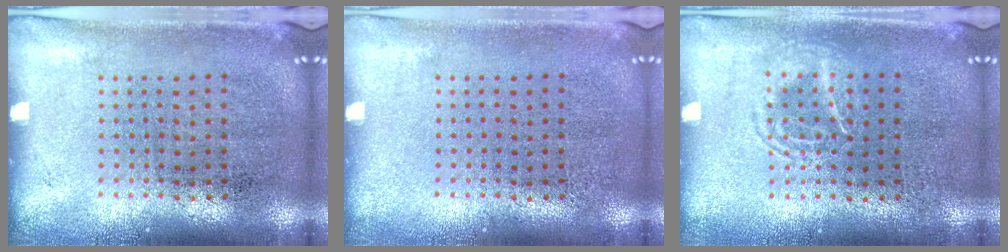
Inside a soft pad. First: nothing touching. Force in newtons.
{"total": 0.0}
{"total": 1.7, "press": 1.7, "slide": 0.2}